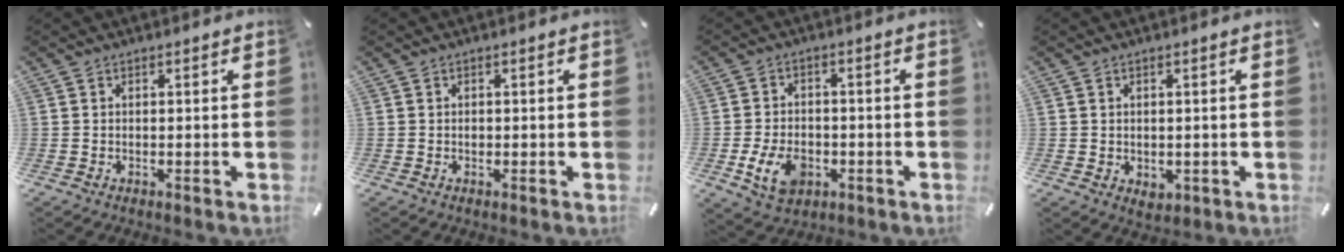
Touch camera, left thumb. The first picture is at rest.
{"total": 0.8, "force": [-0.1, 0.6, 0.5], "torque": [-0.010, 0.003, -0.004]}
{"total": 8.9, "force": [-2.8, 6.4, 5.4], "torque": [-0.117, 0.005, -0.051]}
{"total": 2.0, "force": [0.1, 1.8, 0.6], "torque": [-0.003, 0.000, 0.001]}